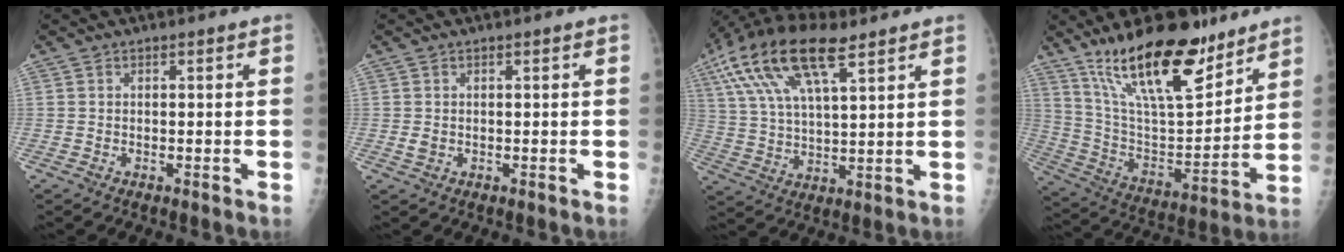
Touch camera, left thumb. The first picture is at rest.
{"total": 1.3, "force": [0.0, 1.0, 0.7], "torque": [-0.011, -0.001, 0.003]}
{"total": 17.8, "force": [9.5, 6.8, 13.5], "torque": [-0.261, 0.000, 0.177]}
{"total": 22.9, "force": [15.8, 7.9, 14.5], "torque": [-0.204, -0.078, 0.278]}